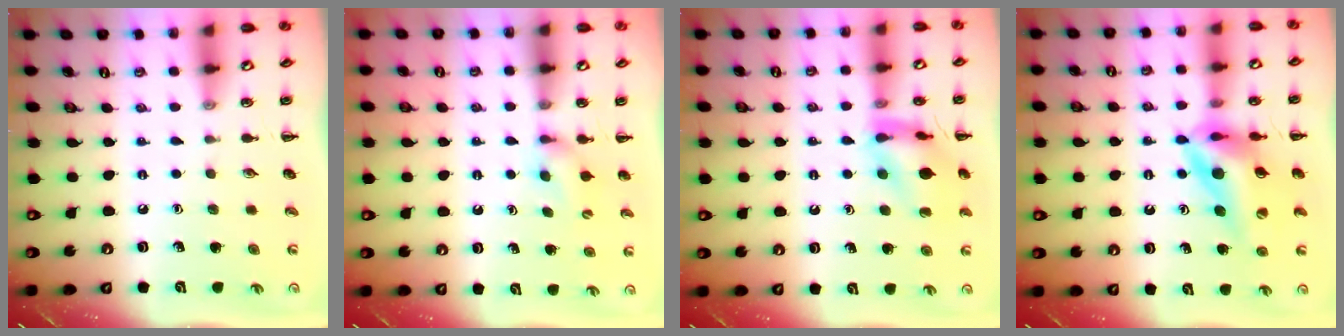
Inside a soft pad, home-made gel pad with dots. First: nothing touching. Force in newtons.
{"total": 6.6, "press": 6.3, "slide": 1.8}
{"total": 12.9, "press": 12.9, "slide": 1.5}
{"total": 13.8, "press": 13.1, "slide": 4.4}